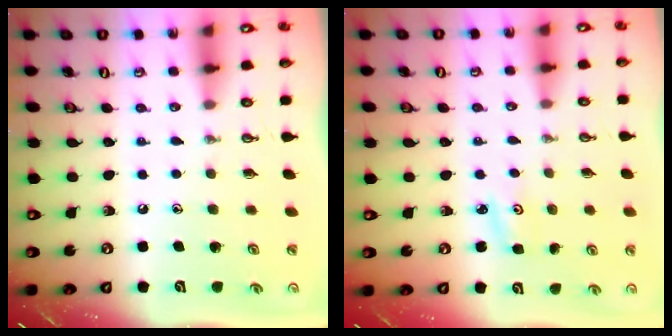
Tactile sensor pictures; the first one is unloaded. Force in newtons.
{"total": 3.1, "press": 3.1, "slide": 0.3}